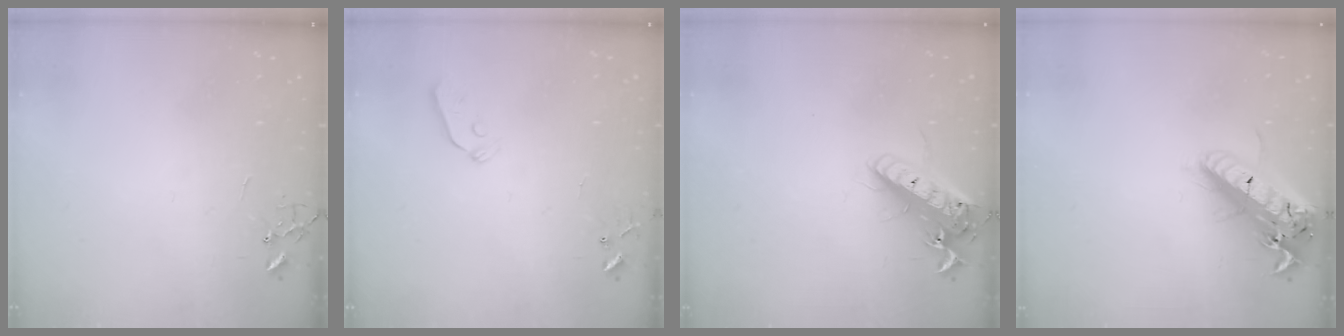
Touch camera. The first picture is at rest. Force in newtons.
{"total": 3.3, "press": 3.2, "slide": 0.7}
{"total": 15.8, "press": 15.5, "slide": 3.4}
{"total": 22.5, "press": 21.9, "slide": 5.2}